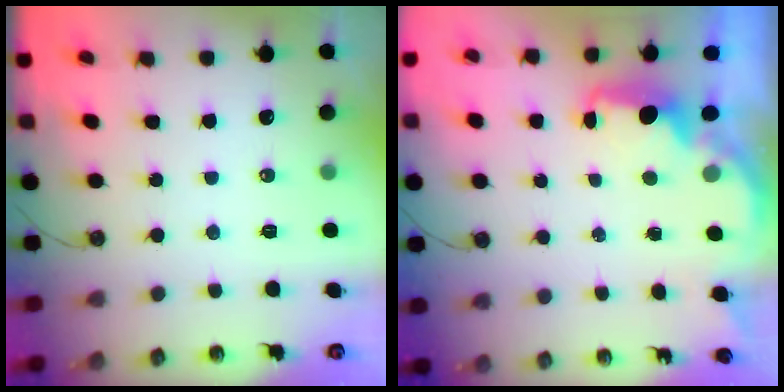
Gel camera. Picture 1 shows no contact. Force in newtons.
{"total": 2.9, "press": 2.8, "slide": 0.9}